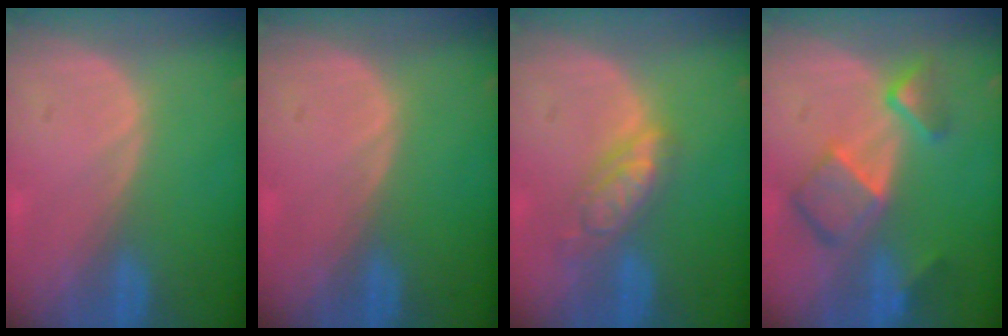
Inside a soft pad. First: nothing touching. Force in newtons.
{"total": 0.0}
{"total": 5.5, "press": 5.0, "slide": 2.4}
{"total": 7.9, "press": 6.8, "slide": 3.9}